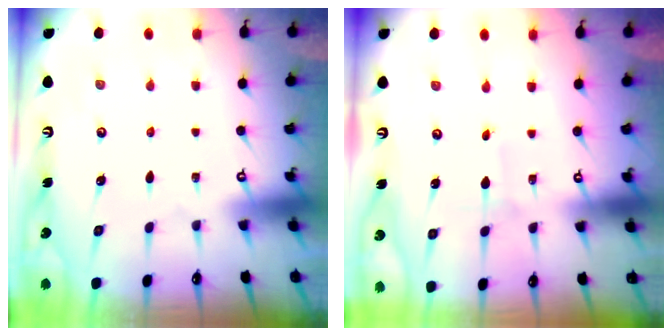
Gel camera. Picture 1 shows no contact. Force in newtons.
{"total": 1.5, "press": 1.4, "slide": 0.2}